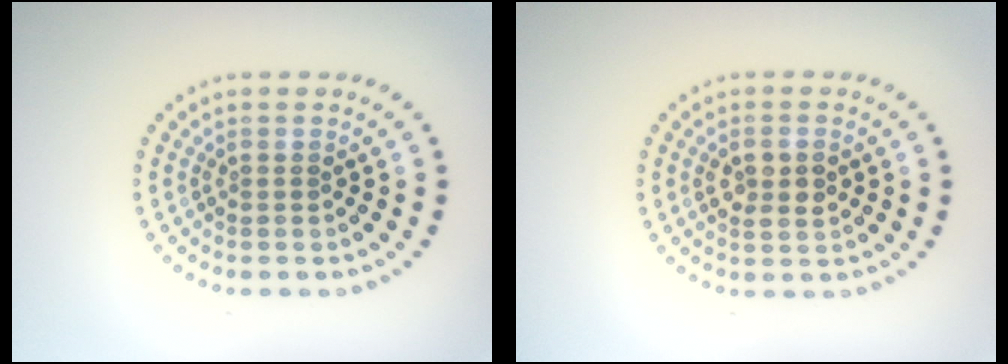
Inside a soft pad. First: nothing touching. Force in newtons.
{"total": 2.5, "press": 2.5, "slide": 0.2}